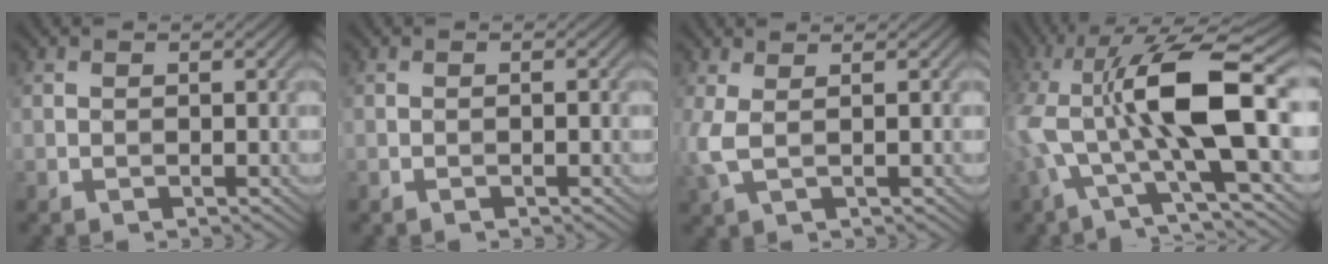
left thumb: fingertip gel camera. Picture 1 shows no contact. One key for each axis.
{"total": 0.6, "fx": -0.4, "fy": 0.0, "fz": 0.5, "tx": -0.008, "ty": 0.002, "tz": -0.008}
{"total": 3.3, "fx": 0.6, "fy": 1.0, "fz": 3.1, "tx": -0.081, "ty": 0.009, "tz": 0.005}
{"total": 14.9, "fx": 0.0, "fy": 5.1, "fz": 14.0, "tx": -0.279, "ty": 0.006, "tz": -0.012}